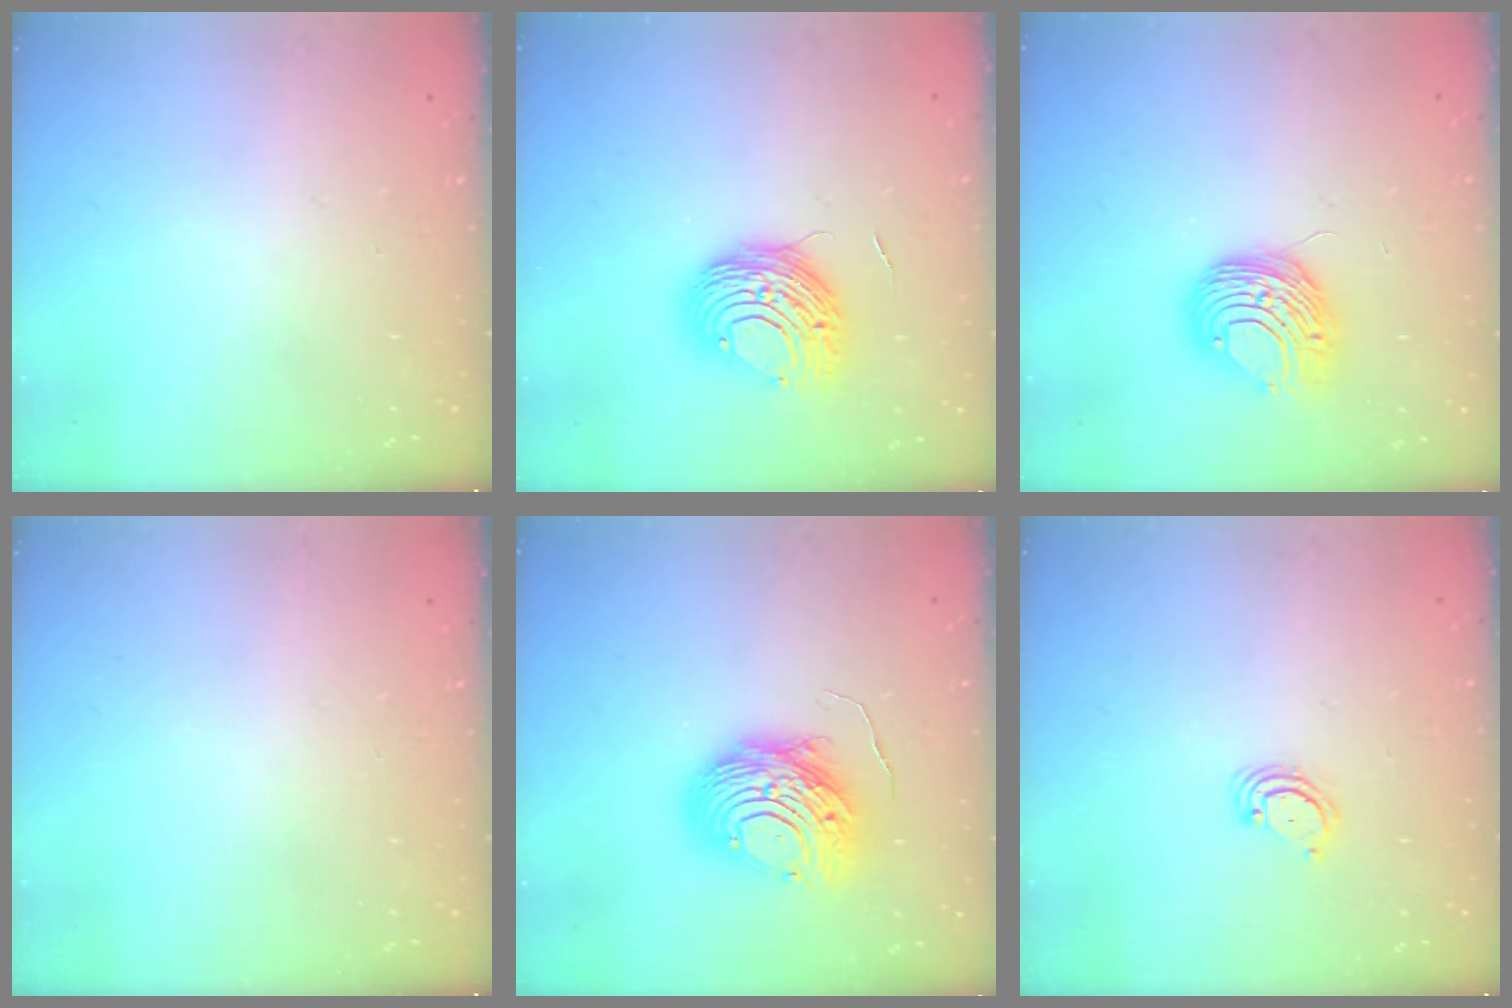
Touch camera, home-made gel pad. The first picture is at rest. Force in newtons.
{"total": 10.1, "press": 10.1, "slide": 0.7}
{"total": 10.0, "press": 9.9, "slide": 1.2}
{"total": 0.0}
{"total": 12.5, "press": 12.5, "slide": 0.7}
{"total": 3.3, "press": 3.3, "slide": 0.4}